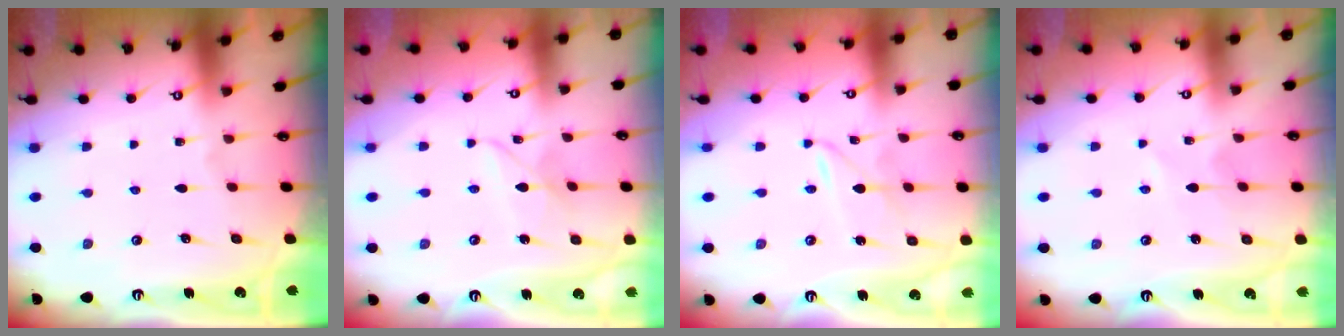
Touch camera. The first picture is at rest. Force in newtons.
{"total": 4.9, "press": 4.9, "slide": 0.3}
{"total": 2.2, "press": 2.2, "slide": 0.2}
{"total": 0.6, "press": 0.6, "slide": 0.2}